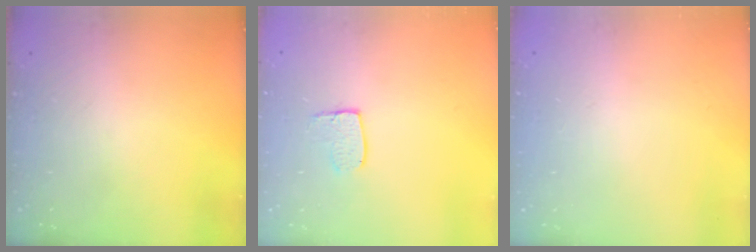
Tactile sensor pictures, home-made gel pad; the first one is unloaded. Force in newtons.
{"total": 5.2, "press": 5.2, "slide": 0.3}
{"total": 0.0}